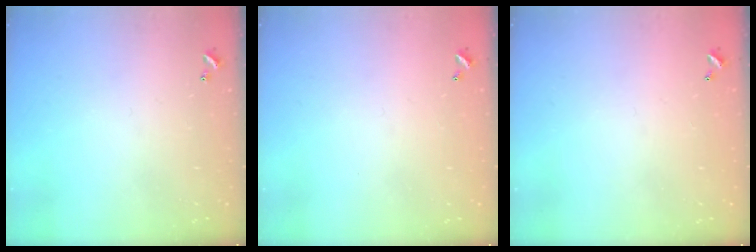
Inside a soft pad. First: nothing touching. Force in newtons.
{"total": 2.7, "press": 2.7, "slide": 0.1}
{"total": 2.8, "press": 2.8, "slide": 0.1}